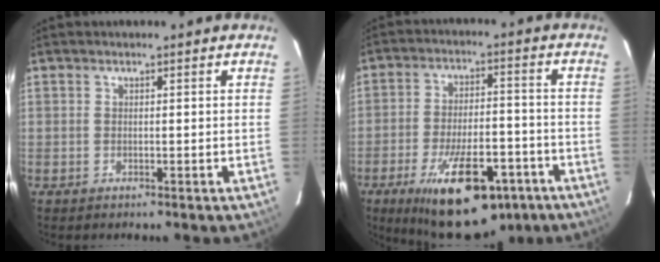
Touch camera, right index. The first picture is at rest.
{"total": 19.9, "force": [-11.6, 8.2, 13.8], "torque": [-0.244, -0.016, -0.167]}